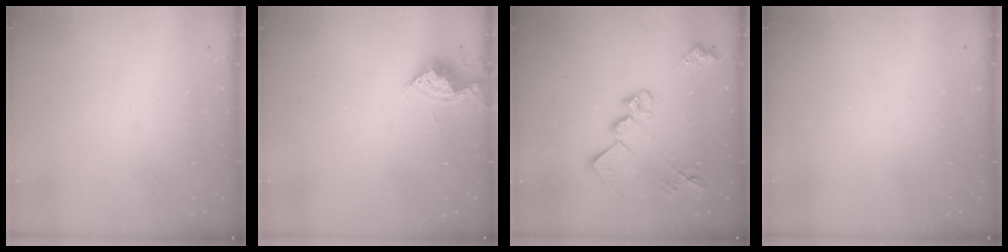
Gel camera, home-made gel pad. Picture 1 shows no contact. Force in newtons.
{"total": 6.4, "press": 6.4, "slide": 0.6}
{"total": 18.1, "press": 18.1, "slide": 1.4}
{"total": 0.9, "press": 0.9, "slide": 0.1}